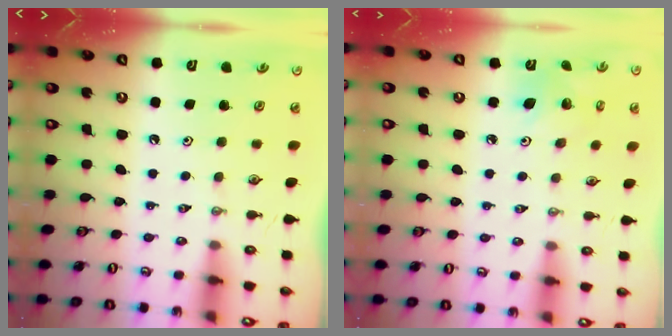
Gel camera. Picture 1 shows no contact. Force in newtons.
{"total": 5.9, "press": 5.9, "slide": 0.3}